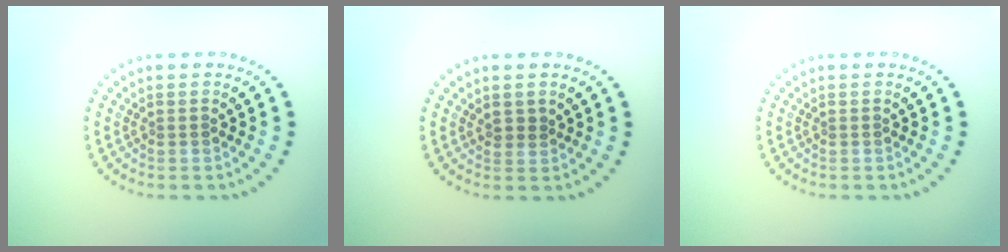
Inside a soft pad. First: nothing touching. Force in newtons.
{"total": 0.9, "press": 0.7, "slide": 0.6}
{"total": 0.0}